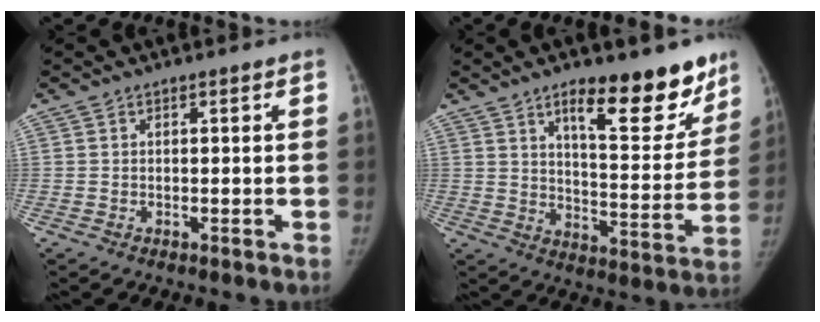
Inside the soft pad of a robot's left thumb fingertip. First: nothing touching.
{"total": 16.9, "force": [11.0, 5.6, 11.5], "torque": [-0.106, -0.077, 0.166]}